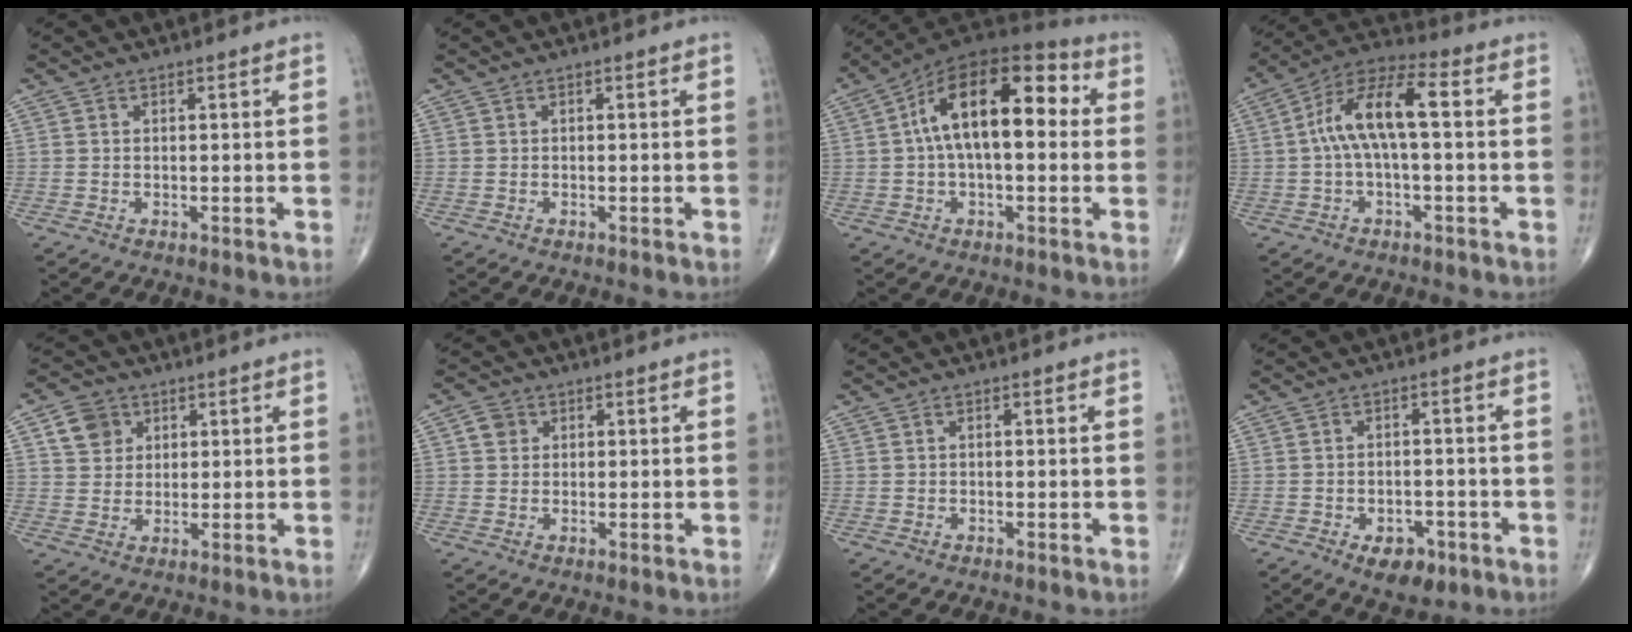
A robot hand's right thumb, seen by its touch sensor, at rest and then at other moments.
{"total": 0.0}
{"total": 18.3, "force": [2.8, 9.0, 15.7], "torque": [-0.236, 0.042, 0.032]}
{"total": 11.8, "force": [0.7, 4.2, 11.0], "torque": [-0.221, 0.044, 0.006]}
{"total": 6.1, "force": [2.5, 5.1, 2.2], "torque": [-0.014, -0.005, 0.045]}
{"total": 2.8, "force": [0.8, 2.4, 1.1], "torque": [-0.007, 0.001, 0.013]}
{"total": 0.0}
{"total": 6.5, "force": [-3.3, 3.8, 4.2], "torque": [-0.043, 0.012, -0.041]}